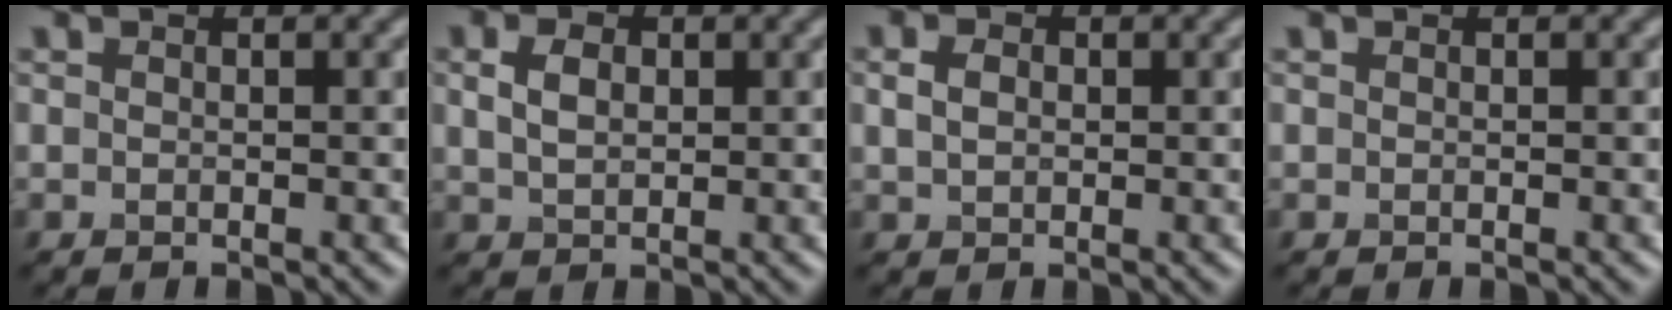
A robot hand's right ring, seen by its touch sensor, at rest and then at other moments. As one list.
[{"total": 2.6, "force": [0.7, 1.8, 1.8], "torque": [-0.040, 0.002, 0.014]}, {"total": 2.0, "force": [0.4, 1.5, 1.3], "torque": [-0.031, 0.003, 0.008]}, {"total": 0.0}]